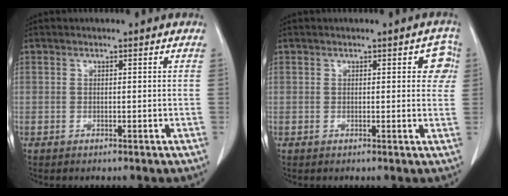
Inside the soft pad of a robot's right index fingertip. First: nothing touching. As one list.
[{"total": 3.6, "force": [1.2, 1.8, 2.9], "torque": [-0.016, 0.008, 0.007]}]